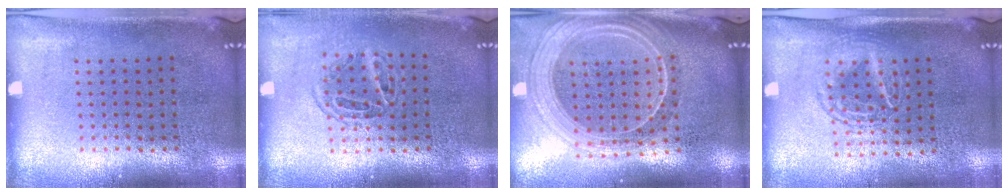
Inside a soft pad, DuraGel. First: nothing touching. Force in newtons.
{"total": 1.3, "press": 1.1, "slide": 0.7}
{"total": 2.2, "press": 2.0, "slide": 1.1}
{"total": 1.4, "press": 1.3, "slide": 0.6}